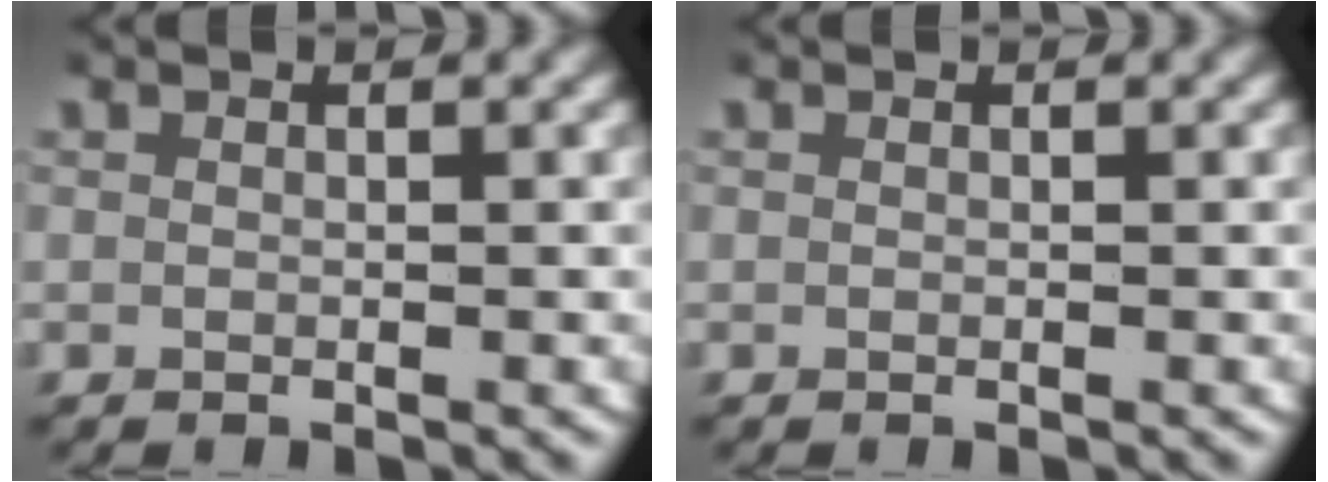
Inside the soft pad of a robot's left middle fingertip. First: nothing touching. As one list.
[{"total": 0.0}]